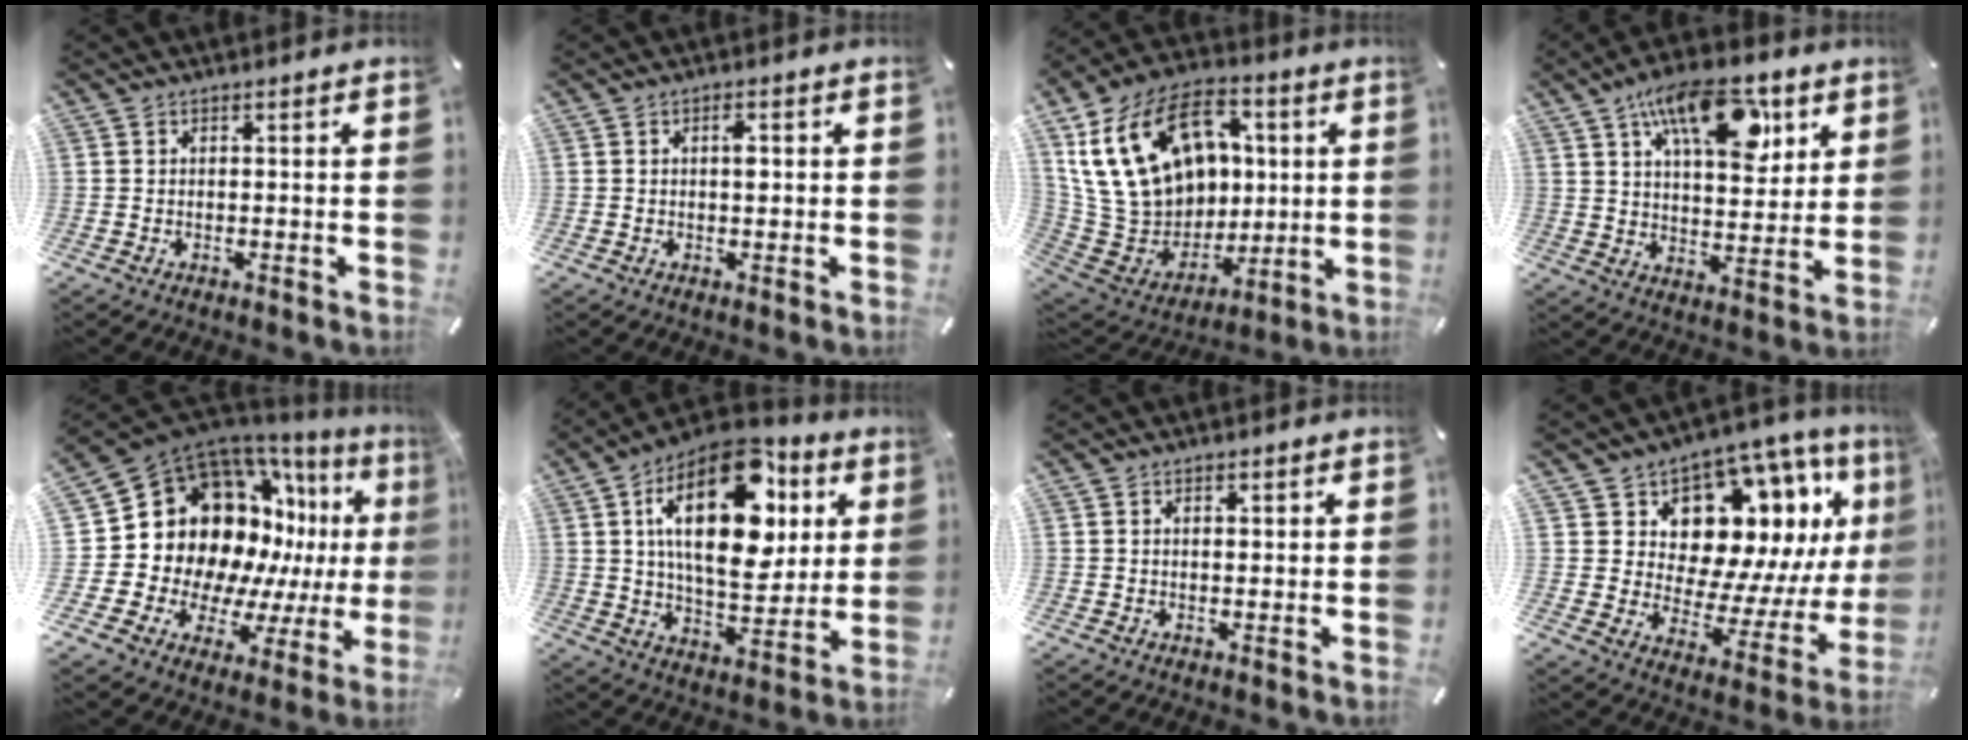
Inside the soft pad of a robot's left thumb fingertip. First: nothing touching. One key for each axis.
{"total": 2.4, "fx": 0.4, "fy": 1.1, "fz": 2.1, "tx": -0.027, "ty": -0.001, "tz": 0.001}
{"total": 24.0, "fx": 7.8, "fy": 18.0, "fz": 13.9, "tx": -0.271, "ty": -0.031, "tz": 0.161}
{"total": 17.0, "fx": 8.7, "fy": 8.3, "fz": 12.0, "tx": -0.184, "ty": -0.028, "tz": 0.143}
{"total": 18.4, "fx": 5.4, "fy": 14.7, "fz": 9.6, "tx": -0.160, "ty": -0.095, "tz": 0.137}
{"total": 25.5, "fx": 8.7, "fy": 13.8, "fz": 19.6, "tx": -0.337, "ty": -0.036, "tz": 0.139}
{"total": 1.4, "fx": 0.4, "fy": 0.9, "fz": 1.0, "tx": -0.021, "ty": 0.006, "tz": 0.006}
{"total": 15.3, "fx": 8.6, "fy": 10.2, "fz": 7.5, "tx": -0.106, "ty": -0.087, "tz": 0.155}